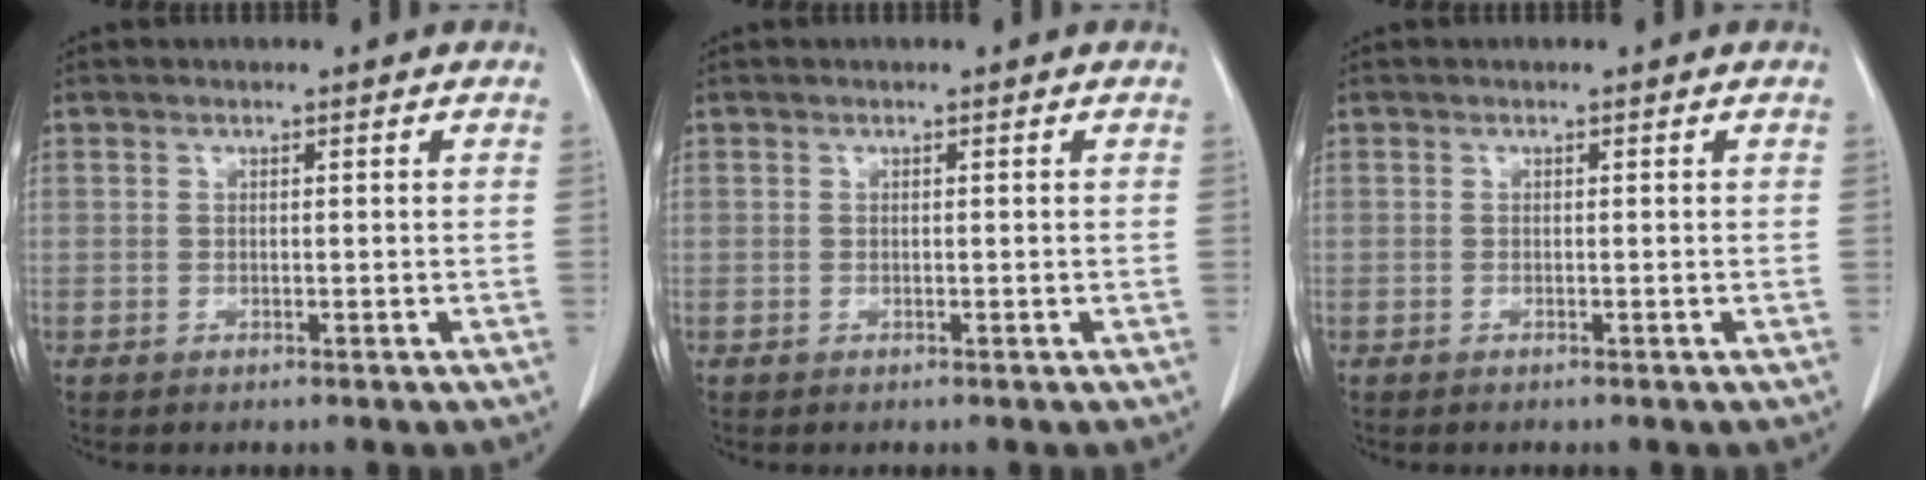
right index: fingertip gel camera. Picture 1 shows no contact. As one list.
[{"total": 0.0}, {"total": 0.0}]